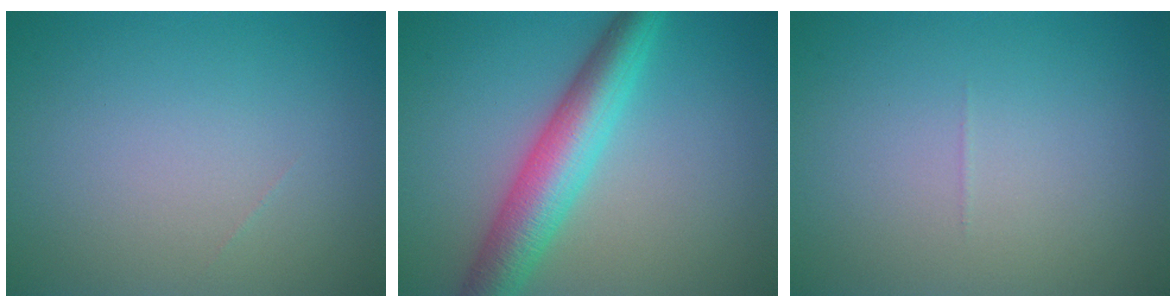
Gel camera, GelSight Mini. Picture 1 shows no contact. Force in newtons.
{"total": 6.5, "press": 6.5, "slide": 0.0}
{"total": 0.0}